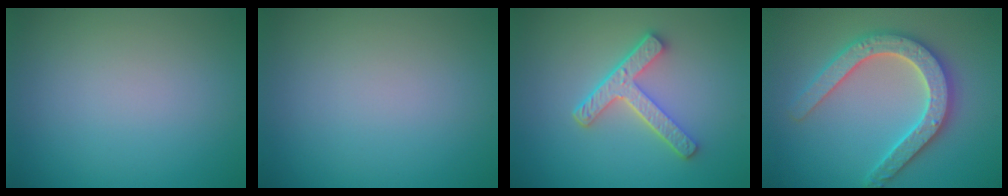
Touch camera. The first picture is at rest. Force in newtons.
{"total": 0.0}
{"total": 4.4, "press": 3.4, "slide": 2.7}
{"total": 5.3, "press": 5.2, "slide": 1.0}